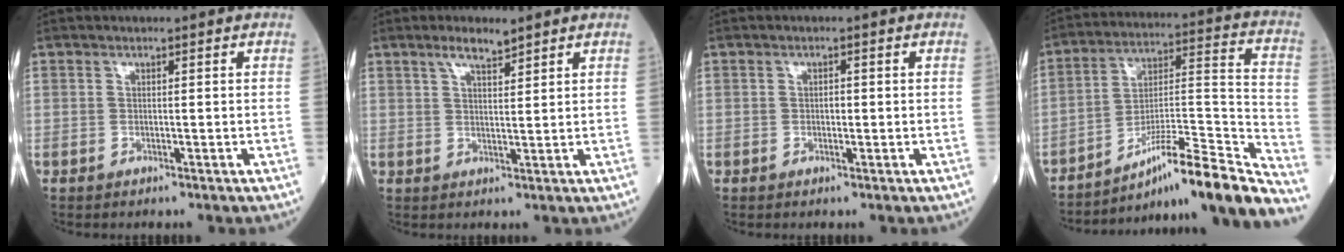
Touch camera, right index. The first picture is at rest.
{"total": 3.3, "force": [2.6, 0.6, 2.0], "torque": [-0.043, 0.005, 0.049]}
{"total": 0.9, "force": [-0.1, 0.5, 0.7], "torque": [-0.013, 0.001, -0.002]}
{"total": 21.3, "force": [-17.7, -0.6, 11.8], "torque": [-0.153, 0.014, -0.281]}